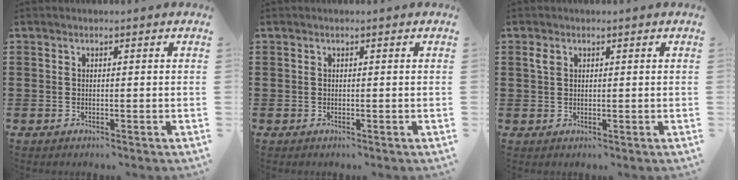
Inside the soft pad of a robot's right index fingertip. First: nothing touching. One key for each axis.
{"total": 0.0}
{"total": 1.6, "fx": 0.8, "fy": 1.1, "fz": 0.9, "tx": -0.022, "ty": 0.004, "tz": 0.014}